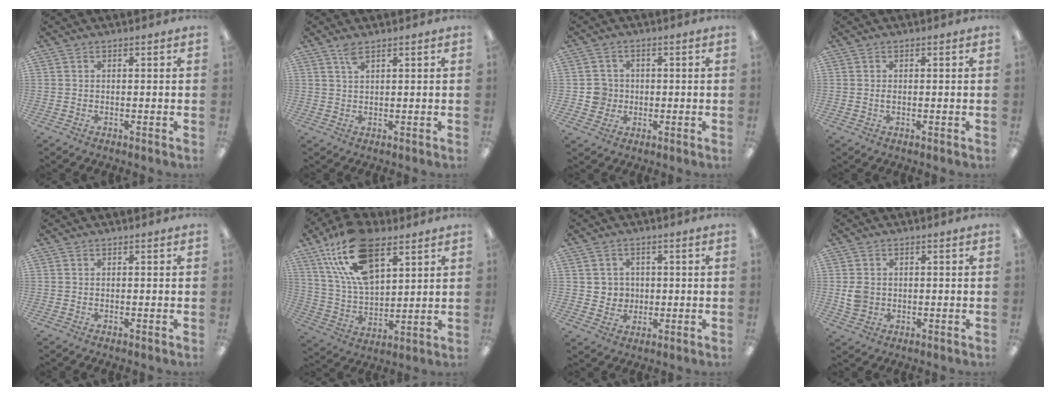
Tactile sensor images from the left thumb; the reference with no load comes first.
{"total": 2.4, "force": [1.7, 0.6, 1.6], "torque": [-0.038, 0.003, 0.031]}
{"total": 4.6, "force": [-0.2, 4.6, 0.6], "torque": [-0.005, 0.006, -0.006]}
{"total": 0.6, "force": [0.0, 0.3, 0.5], "torque": [-0.012, 0.002, 0.000]}
{"total": 0.0}
{"total": 20.4, "force": [11.6, 10.4, 13.1], "torque": [-0.267, -0.040, 0.204]}
{"total": 4.1, "force": [1.2, 4.0, 0.0], "torque": [-0.001, 0.001, 0.018]}
{"total": 4.0, "force": [0.1, 3.6, 1.9], "torque": [-0.028, 0.005, 0.004]}